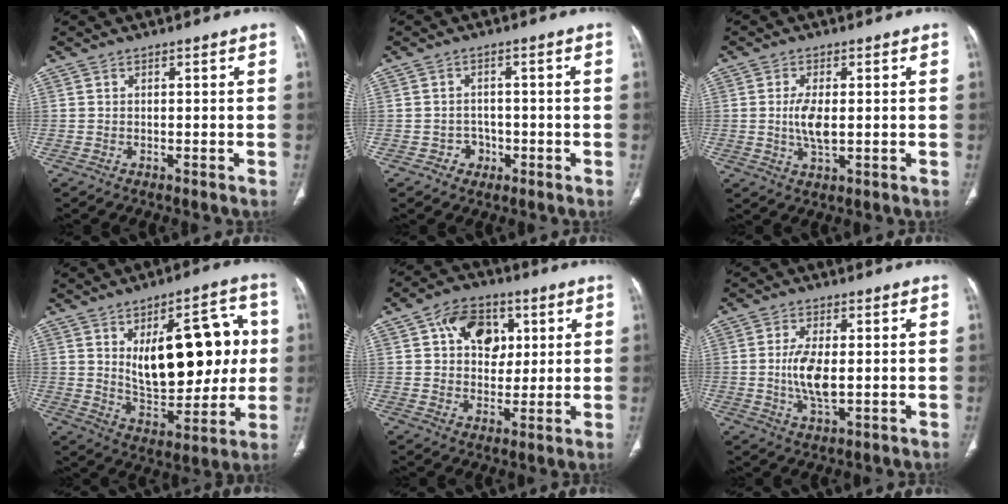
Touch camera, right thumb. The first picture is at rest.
{"total": 3.1, "force": [-1.3, 2.7, 0.7], "torque": [0.008, 0.014, -0.021]}
{"total": 5.2, "force": [0.0, 2.2, 4.7], "torque": [-0.098, -0.007, 0.001]}
{"total": 21.7, "force": [3.3, 10.9, 18.5], "torque": [-0.225, -0.003, 0.060]}
{"total": 11.2, "force": [3.7, 8.1, 6.8], "torque": [-0.062, -0.005, 0.057]}
{"total": 7.2, "force": [-0.2, 3.1, 6.5], "torque": [-0.131, -0.009, -0.003]}